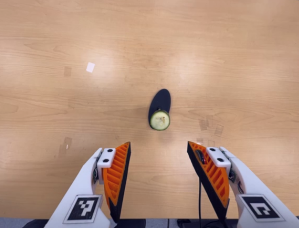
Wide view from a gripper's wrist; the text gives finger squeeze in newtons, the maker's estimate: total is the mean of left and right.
{"total": 0.0}